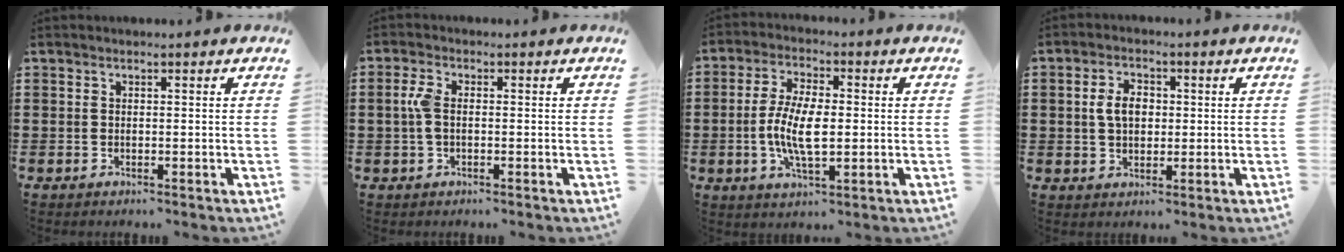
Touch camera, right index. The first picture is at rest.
{"total": 3.4, "force": [-0.1, 1.7, 3.0], "torque": [-0.082, -0.003, -0.010]}
{"total": 7.9, "force": [-0.9, 3.2, 7.2], "torque": [-0.161, -0.004, -0.025]}
{"total": 4.4, "force": [0.3, 2.8, 3.3], "torque": [-0.078, 0.010, 0.001]}